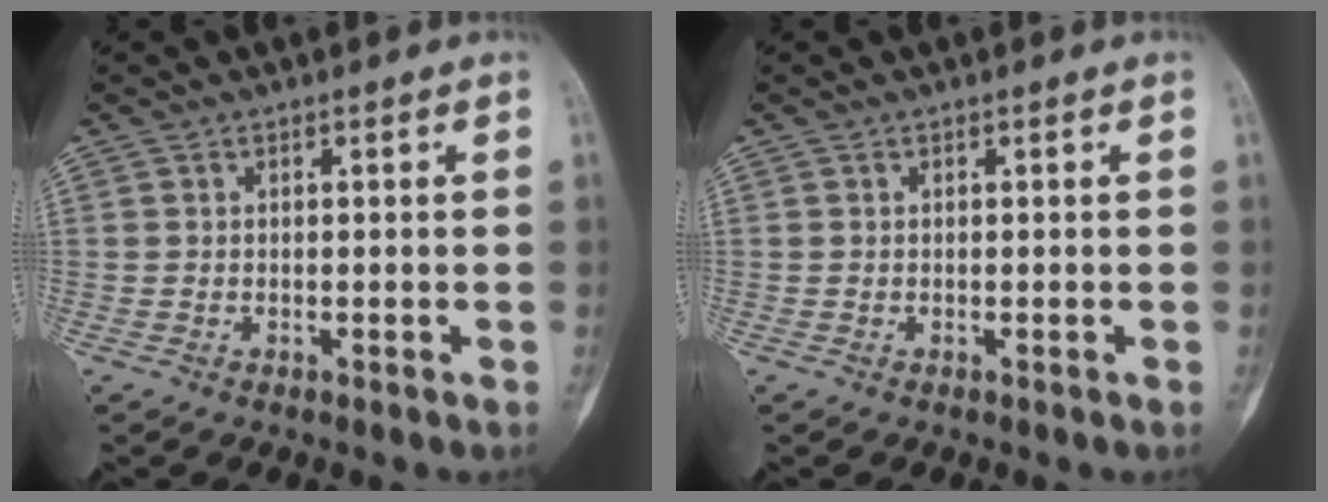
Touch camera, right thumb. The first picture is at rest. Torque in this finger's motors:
{"motor_torque": [0.01, 0.01, 0.02, -0.02, 0.00]}